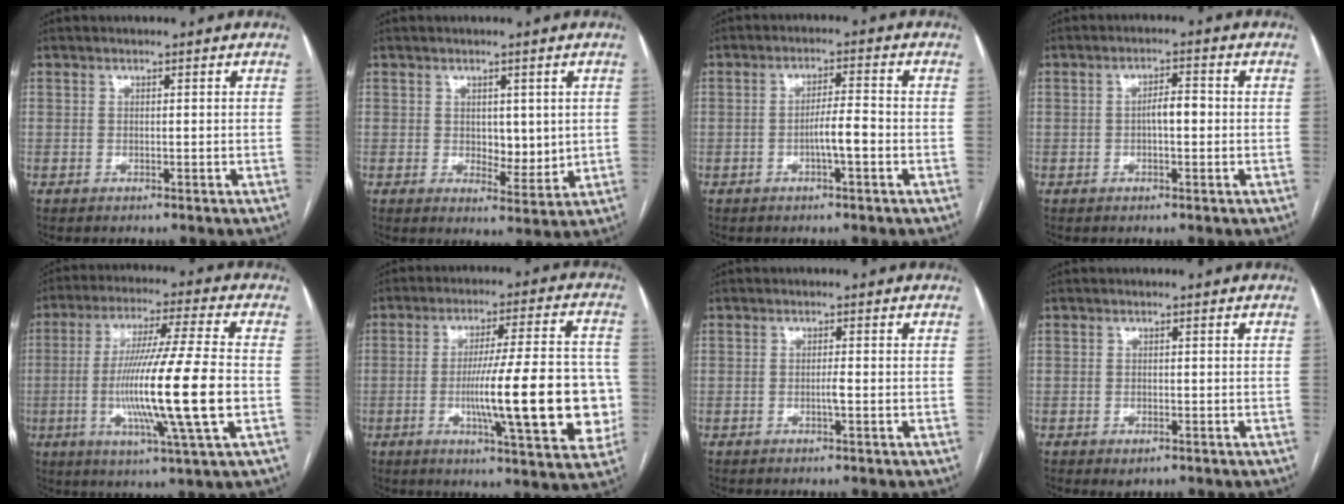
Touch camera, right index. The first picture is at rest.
{"total": 4.7, "force": [0.6, 2.6, 3.8], "torque": [-0.052, -0.010, 0.017]}
{"total": 4.4, "force": [-1.4, 0.3, 4.1], "torque": [-0.073, 0.005, -0.024]}
{"total": 3.0, "force": [-0.3, 0.9, 2.8], "torque": [-0.044, 0.009, -0.005]}
{"total": 17.8, "force": [-3.0, -0.8, 17.5], "torque": [-0.329, -0.017, -0.061]}
{"total": 19.0, "force": [-3.3, 2.5, 18.5], "torque": [-0.245, 0.012, -0.039]}
{"total": 1.2, "force": [-0.3, -0.1, 1.1], "torque": [-0.020, 0.001, -0.004]}
{"total": 1.4, "force": [-0.8, 0.8, 0.8], "torque": [-0.008, 0.000, -0.004]}